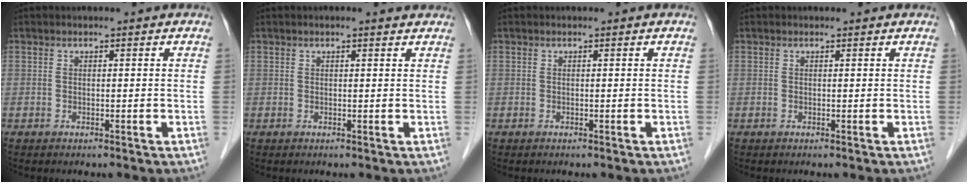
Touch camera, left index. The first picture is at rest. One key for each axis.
{"total": 1.8, "fx": 1.4, "fy": 0.4, "fz": 1.0, "tx": -0.016, "ty": 0.011, "tz": 0.013}
{"total": 0.0}
{"total": 0.0}